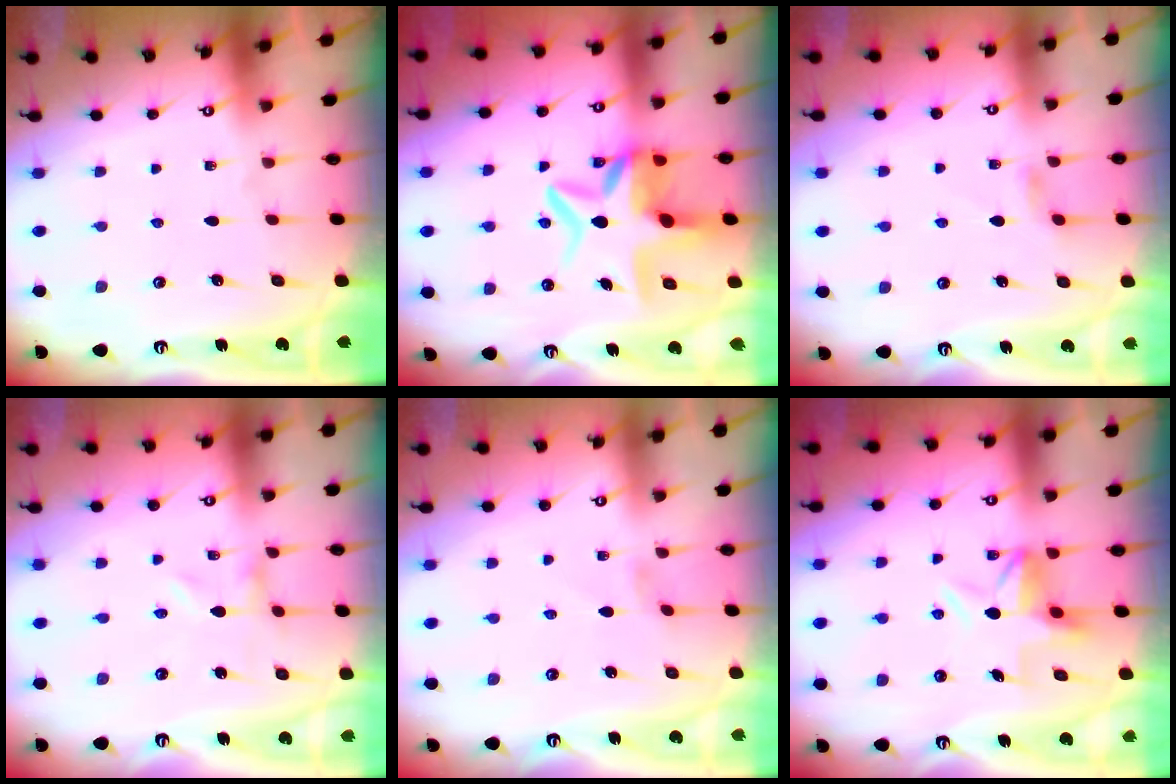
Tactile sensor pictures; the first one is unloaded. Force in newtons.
{"total": 9.7, "press": 9.2, "slide": 3.0}
{"total": 2.9, "press": 2.8, "slide": 0.4}
{"total": 0.0}
{"total": 0.7, "press": 0.6, "slide": 0.4}
{"total": 5.6, "press": 5.6, "slide": 0.3}